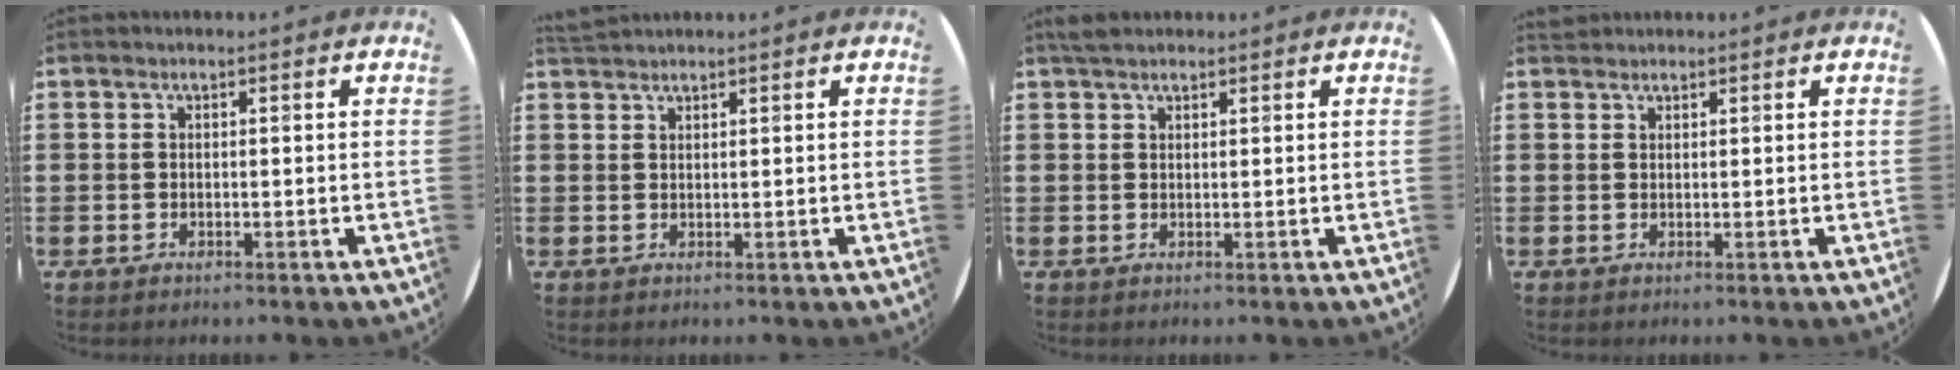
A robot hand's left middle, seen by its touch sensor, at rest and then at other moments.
{"total": 1.2, "force": [1.2, 0.0, 0.0], "torque": [0.000, 0.001, 0.023]}
{"total": 1.7, "force": [1.5, 0.6, 0.5], "torque": [-0.013, 0.005, 0.028]}
{"total": 0.8, "force": [0.7, 0.2, -0.1], "torque": [0.001, 0.002, 0.015]}